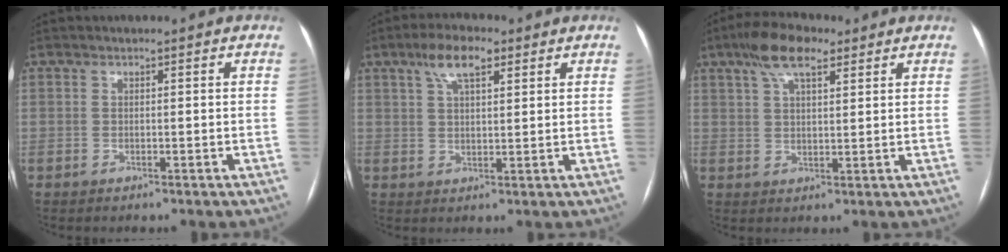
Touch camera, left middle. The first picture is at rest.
{"total": 6.1, "force": [3.5, 2.0, 4.5], "torque": [-0.091, 0.017, 0.062]}
{"total": 8.0, "force": [5.0, 2.7, 5.6], "torque": [-0.111, 0.021, 0.088]}